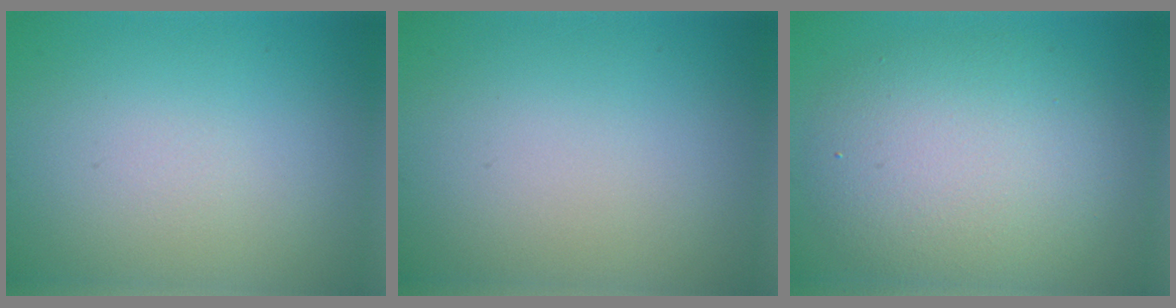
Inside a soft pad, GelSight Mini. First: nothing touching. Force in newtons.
{"total": 0.0}
{"total": 7.3, "press": 7.3, "slide": 0.5}